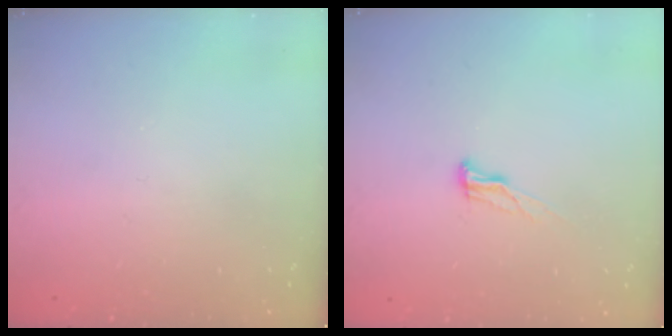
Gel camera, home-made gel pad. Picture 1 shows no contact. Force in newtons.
{"total": 6.9, "press": 6.9, "slide": 0.9}